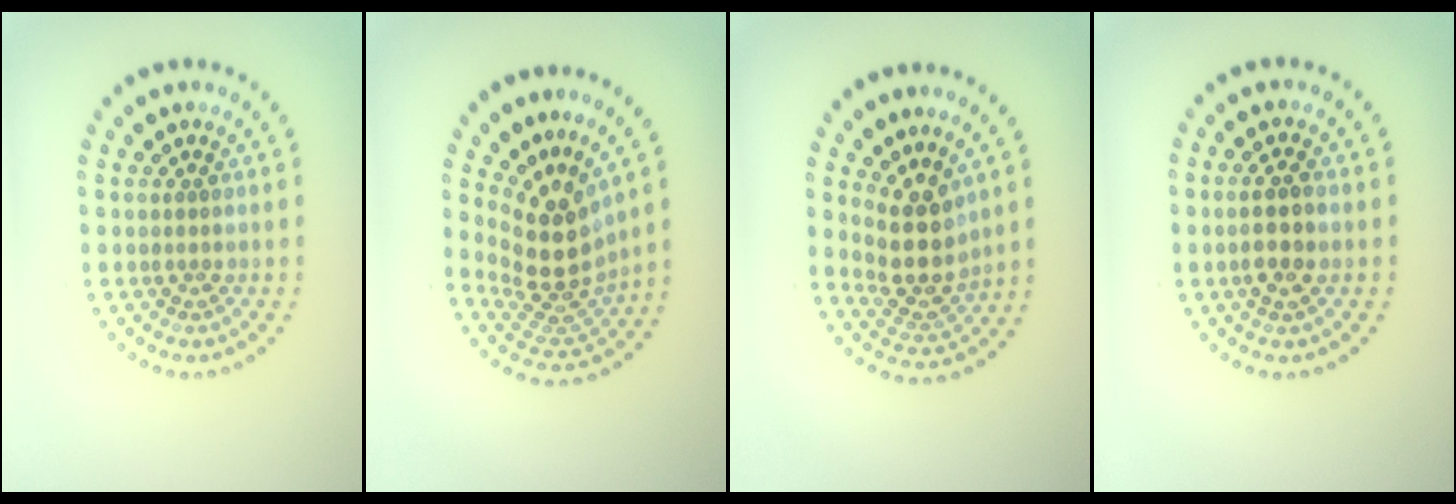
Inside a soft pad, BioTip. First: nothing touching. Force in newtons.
{"total": 5.0, "press": 3.7, "slide": 3.4}
{"total": 4.1, "press": 3.3, "slide": 2.4}
{"total": 2.6, "press": 2.5, "slide": 0.7}